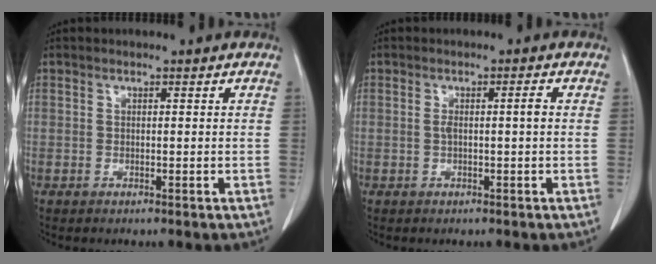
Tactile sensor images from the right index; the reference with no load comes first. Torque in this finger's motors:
{"motor_torque": [0.10, -0.03, 0.02, 0.02]}